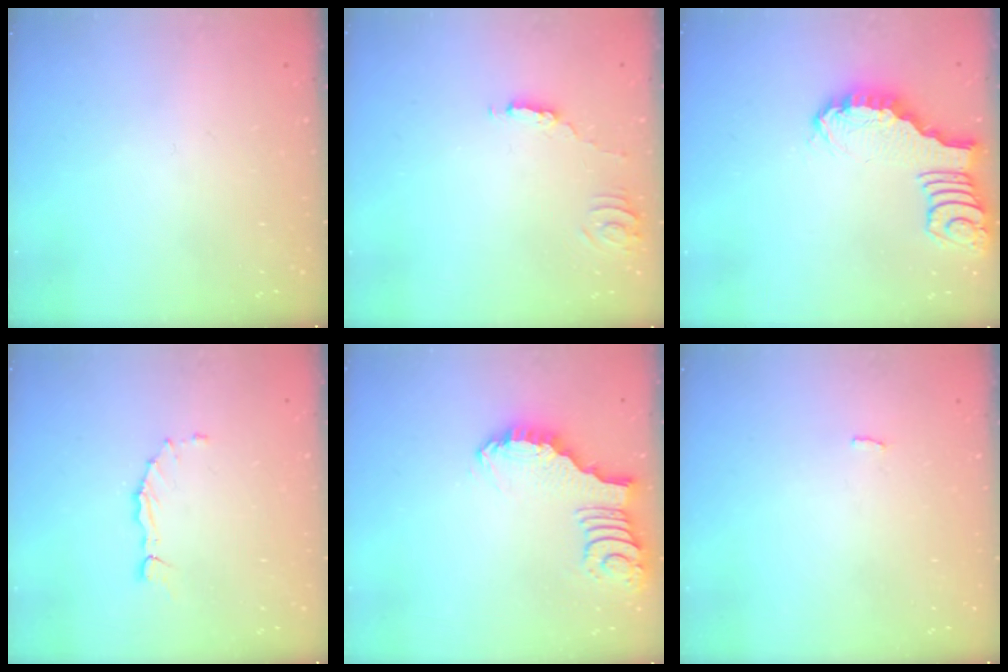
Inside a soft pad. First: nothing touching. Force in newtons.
{"total": 2.5, "press": 2.5, "slide": 0.2}
{"total": 2.4, "press": 2.4, "slide": 0.2}
{"total": 1.6, "press": 1.6, "slide": 0.3}
{"total": 1.7, "press": 1.6, "slide": 0.4}
{"total": 2.3, "press": 2.3, "slide": 0.2}